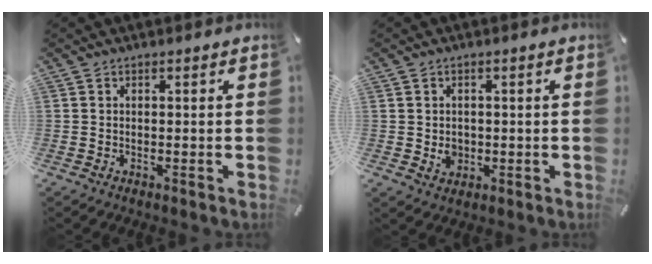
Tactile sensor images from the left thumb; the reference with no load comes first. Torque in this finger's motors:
{"motor_torque": [-0.01, 0.02, 0.11, 0.14, 0.00]}